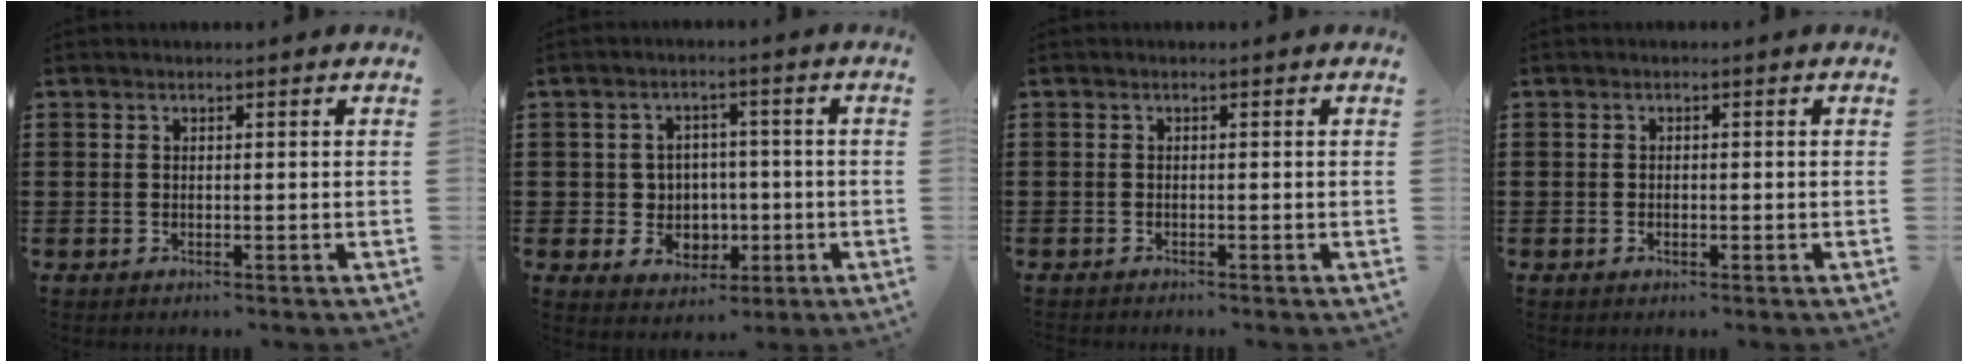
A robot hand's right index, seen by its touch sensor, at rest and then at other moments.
{"total": 4.6, "force": [-0.2, 4.5, 1.1], "torque": [-0.036, 0.005, -0.005]}
{"total": 0.7, "force": [-0.7, -0.1, 0.0], "torque": [0.000, -0.003, -0.014]}
{"total": 0.6, "force": [-0.3, 0.2, 0.4], "torque": [-0.010, -0.005, -0.004]}